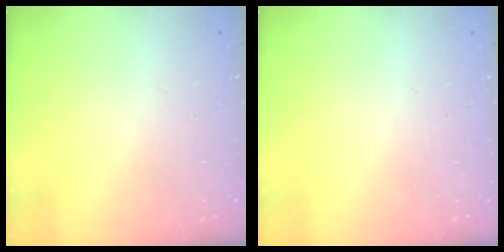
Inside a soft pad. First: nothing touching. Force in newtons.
{"total": 0.0}